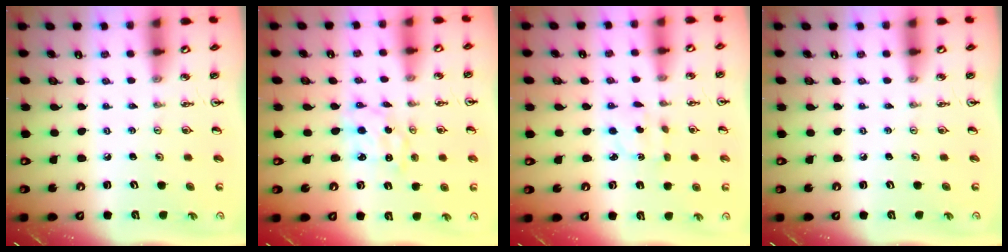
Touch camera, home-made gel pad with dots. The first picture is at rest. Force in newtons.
{"total": 1.8, "press": 1.8, "slide": 0.1}
{"total": 2.5, "press": 2.4, "slide": 0.5}
{"total": 0.0}